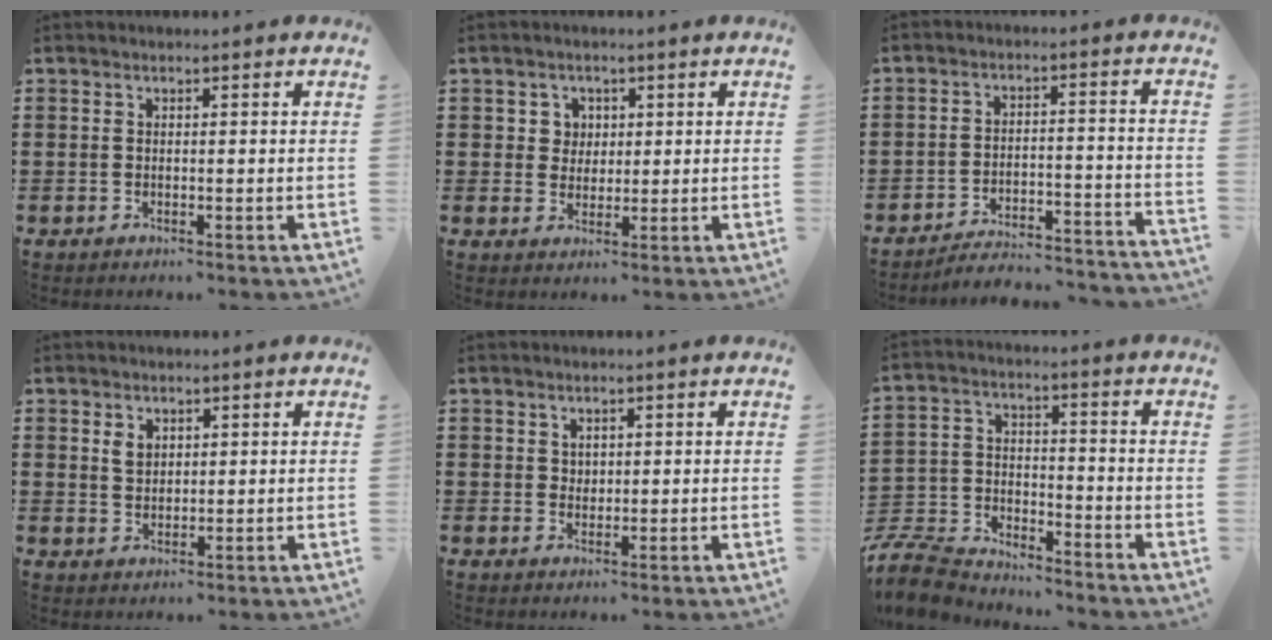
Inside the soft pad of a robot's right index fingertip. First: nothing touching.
{"total": 3.1, "force": [1.0, 2.8, 0.7], "torque": [-0.026, 0.010, 0.016]}
{"total": 3.8, "force": [-3.6, 0.2, 1.1], "torque": [-0.027, -0.007, -0.078]}
{"total": 2.1, "force": [1.1, 1.4, 1.1], "torque": [-0.025, 0.004, 0.021]}
{"total": 1.5, "force": [1.0, 1.1, 0.2], "torque": [-0.007, 0.005, 0.019]}
{"total": 8.2, "force": [-7.9, 1.7, 1.5], "torque": [-0.045, 0.013, -0.159]}